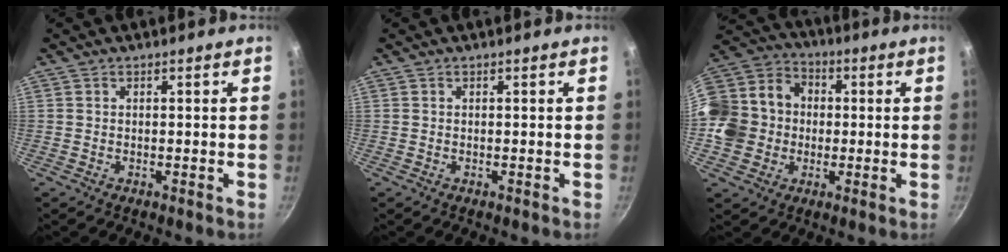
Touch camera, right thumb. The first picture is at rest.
{"total": 0.0}
{"total": 18.4, "force": [-0.9, 16.0, 9.0], "torque": [-0.170, 0.047, -0.021]}